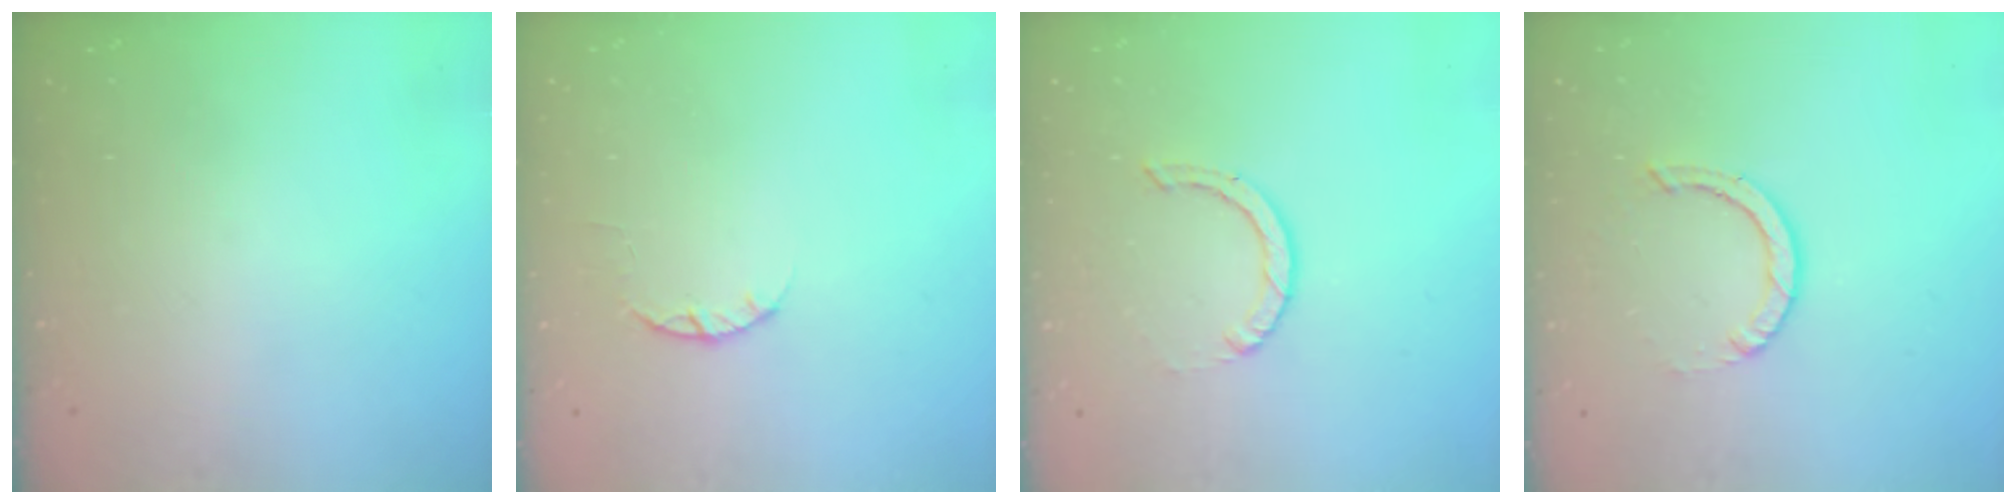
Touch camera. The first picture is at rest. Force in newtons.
{"total": 2.4, "press": 2.4, "slide": 0.4}
{"total": 0.9, "press": 0.9, "slide": 0.1}
{"total": 3.6, "press": 3.6, "slide": 0.3}